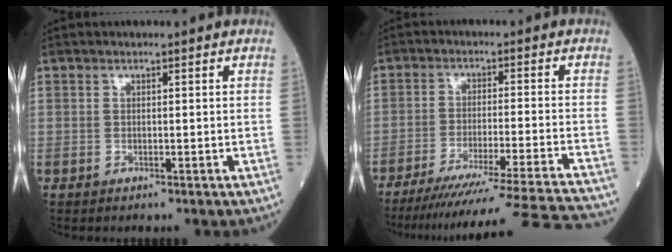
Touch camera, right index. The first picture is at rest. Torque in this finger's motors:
{"motor_torque": [-0.48, -1.18, 0.18, 0.04]}